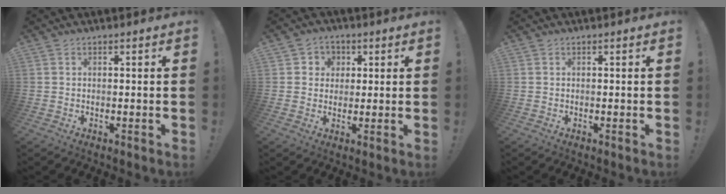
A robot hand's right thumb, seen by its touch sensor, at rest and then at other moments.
{"total": 4.8, "force": [0.6, 4.7, 0.7], "torque": [-0.008, -0.003, 0.011]}
{"total": 0.0}